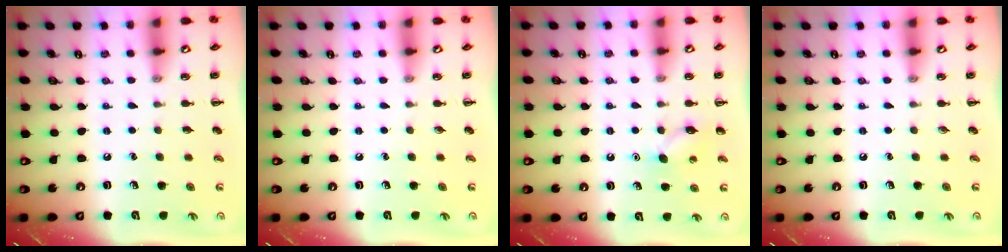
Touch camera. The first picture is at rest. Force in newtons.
{"total": 0.0}
{"total": 6.3, "press": 6.1, "slide": 1.6}
{"total": 0.0}